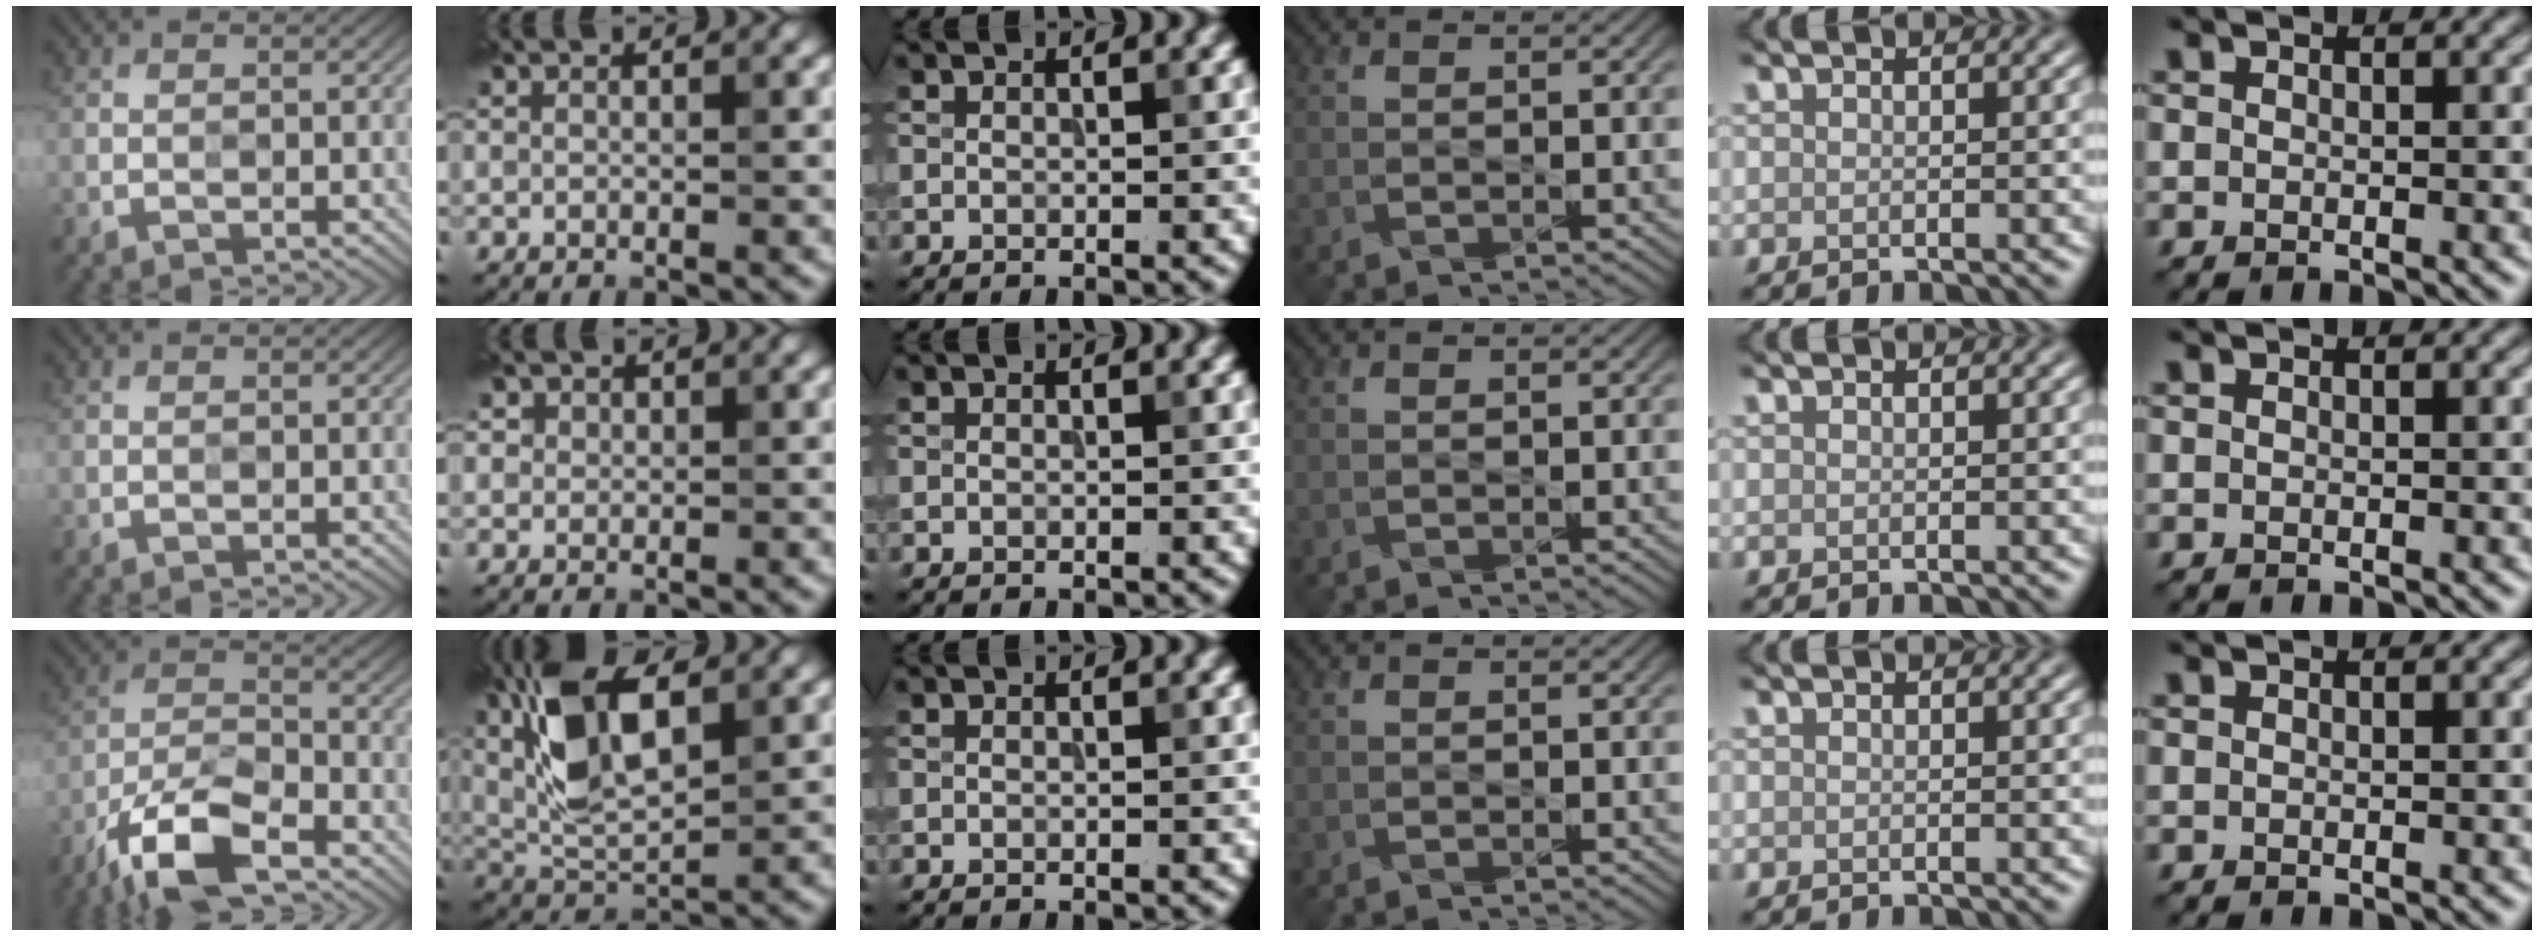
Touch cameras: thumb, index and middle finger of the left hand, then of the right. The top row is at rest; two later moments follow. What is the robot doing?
{"motion": "press", "object": "stopwatch"}